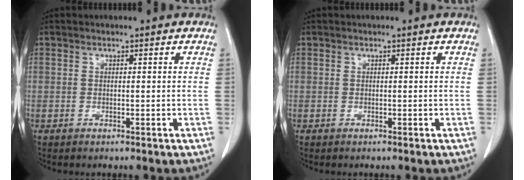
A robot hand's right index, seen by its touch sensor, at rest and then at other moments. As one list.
[{"total": 0.0}]